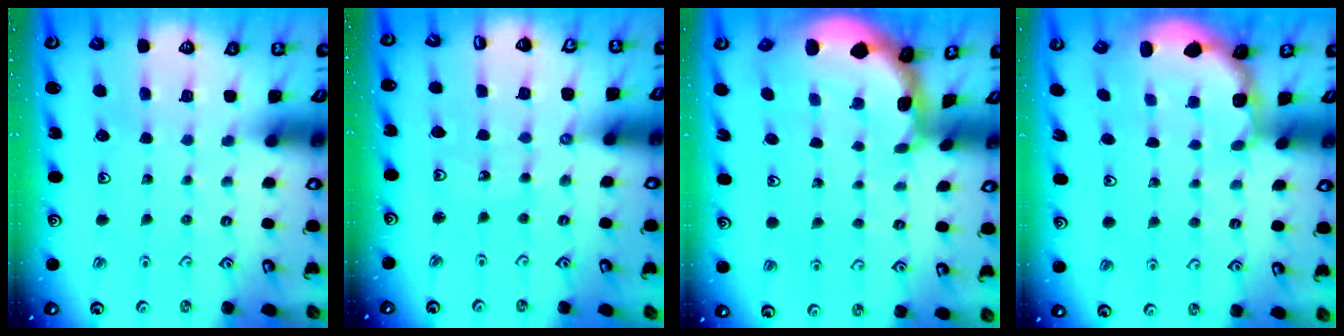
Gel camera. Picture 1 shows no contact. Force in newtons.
{"total": 5.6, "press": 5.6, "slide": 0.8}
{"total": 2.3, "press": 2.3, "slide": 0.3}
{"total": 2.7, "press": 2.2, "slide": 1.5}